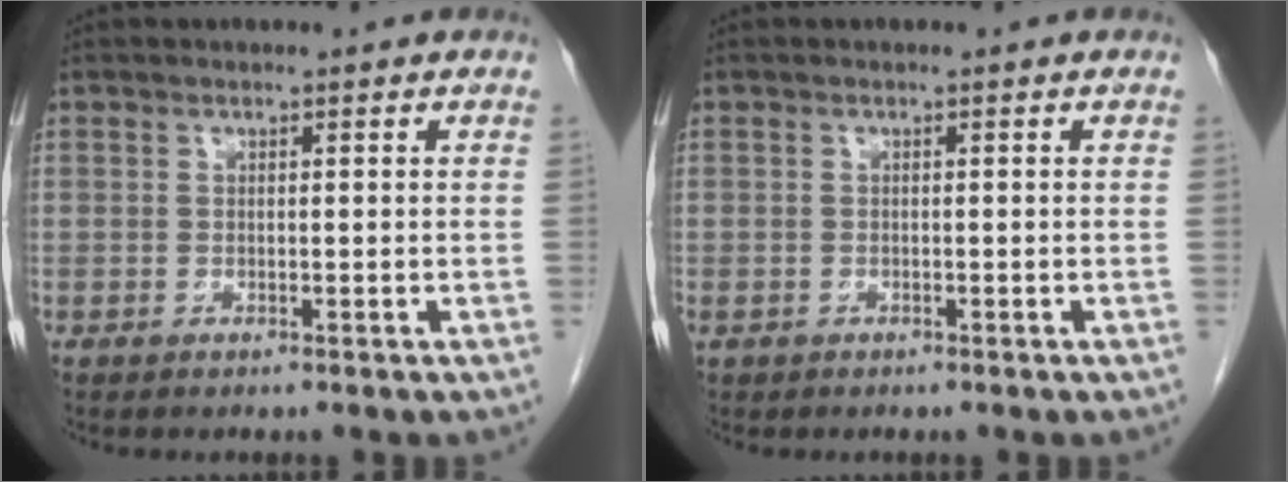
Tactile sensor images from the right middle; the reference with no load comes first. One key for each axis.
{"total": 0.7, "fx": -0.3, "fy": 0.6, "fz": 0.3, "tx": -0.006, "ty": 0.003, "tz": -0.001}